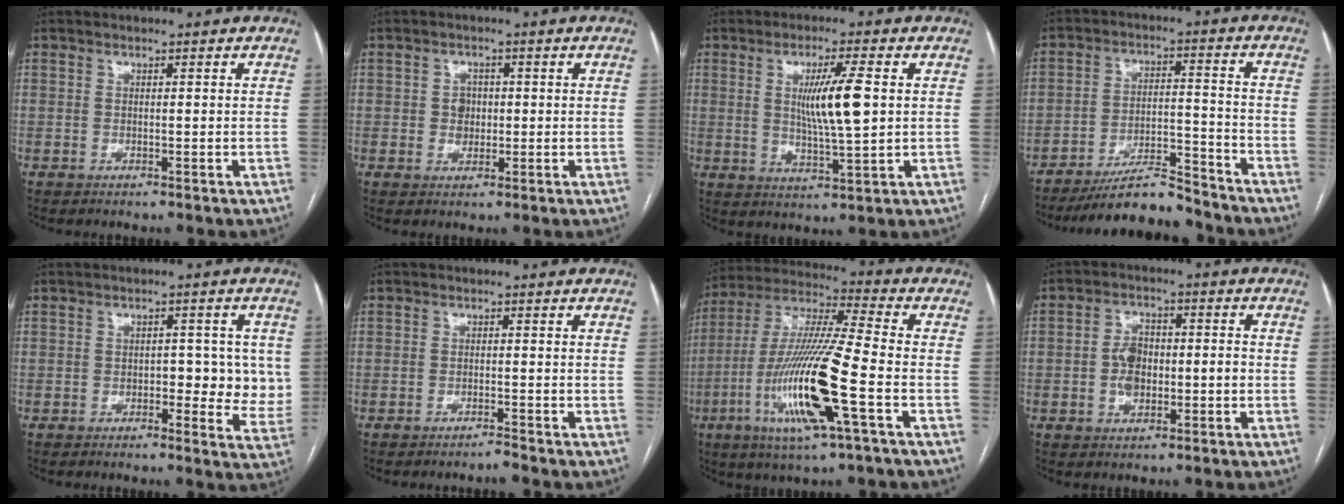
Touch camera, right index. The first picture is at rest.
{"total": 2.6, "force": [0.1, 2.2, 1.3], "torque": [-0.015, 0.005, 0.003]}
{"total": 8.5, "force": [1.4, 0.4, 8.4], "torque": [-0.148, -0.008, 0.027]}
{"total": 10.7, "force": [-9.8, 1.5, 3.9], "torque": [-0.060, 0.009, -0.170]}
{"total": 6.5, "force": [0.1, 3.5, 5.4], "torque": [-0.043, 0.005, 0.000]}
{"total": 1.2, "force": [-1.2, -0.3, 0.4], "torque": [-0.004, -0.002, -0.019]}
{"total": 18.6, "force": [-5.9, 1.0, 17.6], "torque": [-0.366, -0.019, -0.111]}
{"total": 5.8, "force": [-0.9, 3.5, 4.5], "torque": [-0.090, 0.018, -0.014]}